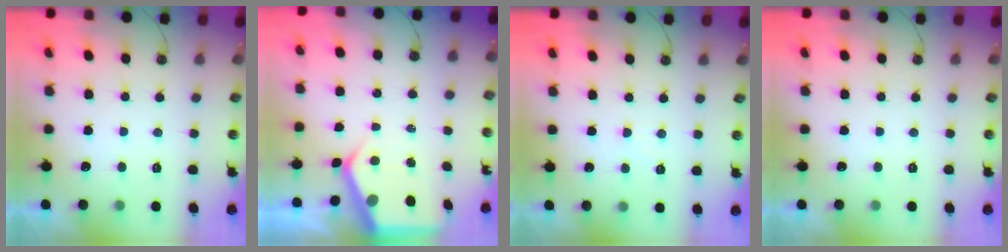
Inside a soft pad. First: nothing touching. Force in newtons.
{"total": 5.9, "press": 5.9, "slide": 0.7}
{"total": 3.2, "press": 3.1, "slide": 0.5}
{"total": 0.0}